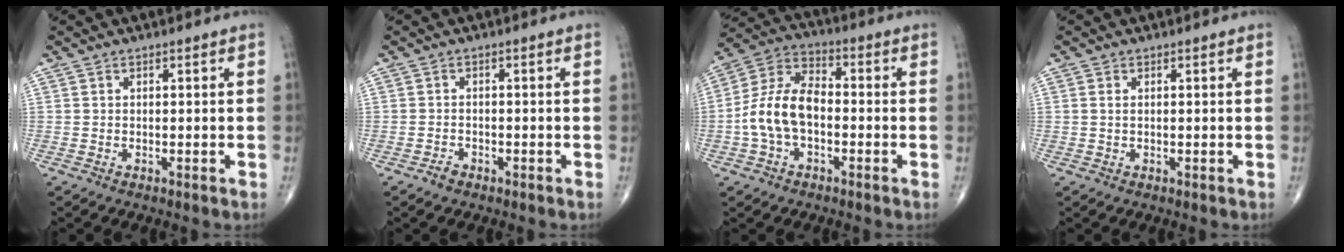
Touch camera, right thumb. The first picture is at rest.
{"total": 1.6, "force": [-1.1, 1.0, 0.5], "torque": [-0.011, 0.006, -0.019]}
{"total": 11.8, "force": [-2.1, 7.3, 9.0], "torque": [-0.175, 0.041, -0.048]}
{"total": 0.8, "force": [0.2, 0.5, 0.7], "torque": [-0.019, 0.005, 0.005]}